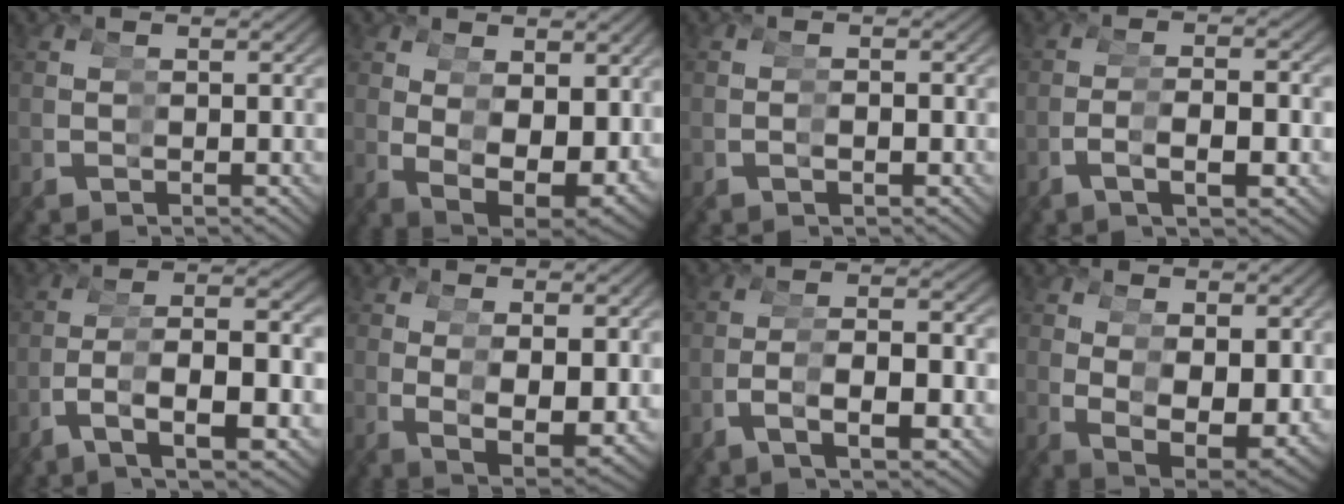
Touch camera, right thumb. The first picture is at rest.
{"total": 8.4, "force": [-0.6, 5.1, 6.7], "torque": [-0.108, -0.018, 0.007]}
{"total": 0.5, "force": [-0.2, -0.3, 0.3], "torque": [-0.010, 0.006, -0.005]}
{"total": 2.2, "force": [-0.6, -0.2, 2.1], "torque": [-0.032, 0.026, -0.012]}
{"total": 5.8, "force": [-0.3, 2.7, 5.1], "torque": [-0.093, 0.016, -0.003]}
{"total": 5.7, "force": [0.1, 2.4, 5.1], "torque": [-0.080, 0.002, 0.008]}
{"total": 3.2, "force": [-0.7, 0.8, 3.0], "torque": [-0.053, 0.021, -0.011]}
{"total": 7.5, "force": [-0.3, 4.3, 6.2], "torque": [-0.098, -0.011, 0.008]}